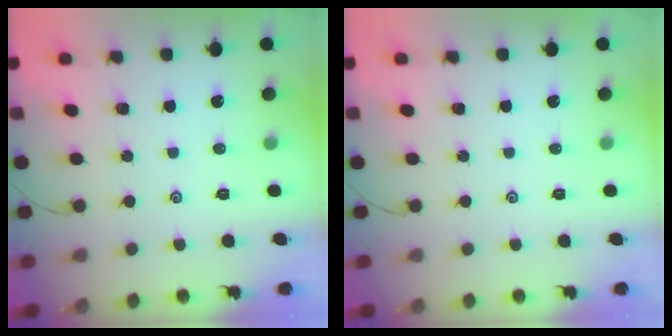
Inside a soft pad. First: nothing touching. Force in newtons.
{"total": 0.0}